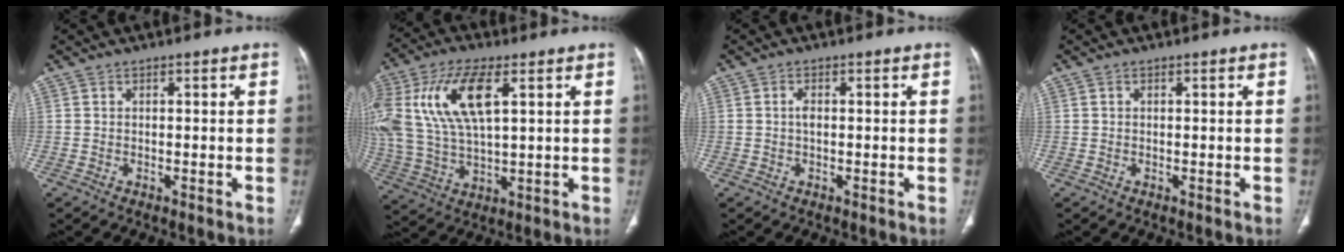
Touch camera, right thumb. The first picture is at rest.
{"total": 19.1, "force": [5.8, 8.8, 15.9], "torque": [-0.348, 0.000, 0.111]}
{"total": 1.5, "force": [0.1, 0.8, 1.3], "torque": [-0.024, 0.002, 0.001]}
{"total": 0.0}